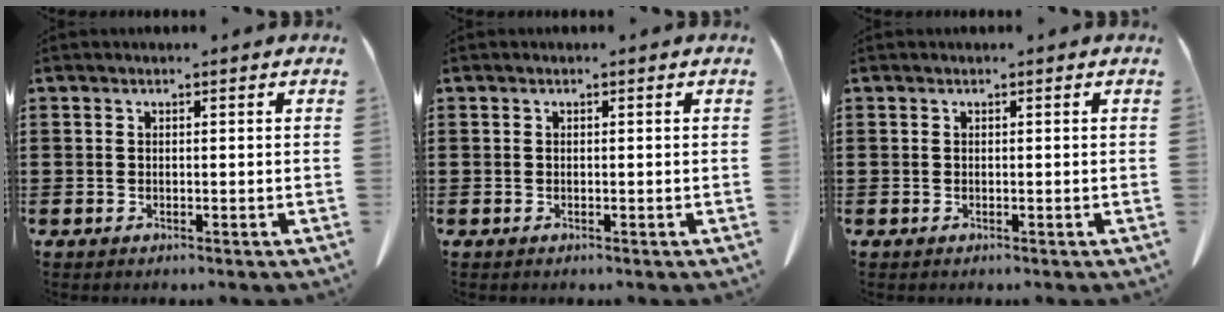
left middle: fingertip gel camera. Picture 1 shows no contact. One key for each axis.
{"total": 0.0}
{"total": 0.0}